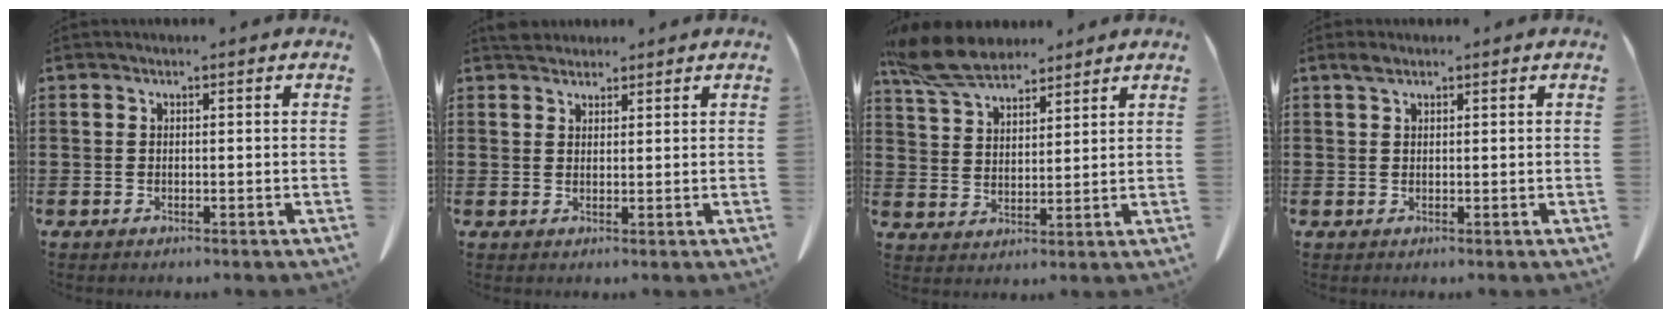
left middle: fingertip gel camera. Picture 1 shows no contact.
{"total": 2.3, "force": [2.1, 0.9, 0.4], "torque": [-0.006, 0.000, 0.041]}
{"total": 9.4, "force": [7.8, 3.0, 4.2], "torque": [-0.108, -0.011, 0.150]}
{"total": 1.4, "force": [0.9, 0.6, 0.9], "torque": [-0.022, 0.002, 0.017]}